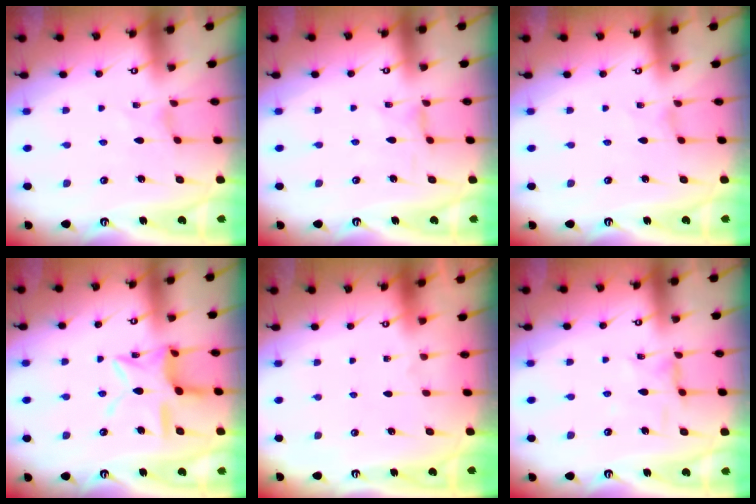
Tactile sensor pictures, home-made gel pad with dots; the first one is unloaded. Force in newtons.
{"total": 0.0}
{"total": 0.0}
{"total": 13.2, "press": 13.1, "slide": 1.1}
{"total": 0.0}
{"total": 2.5, "press": 2.5, "slide": 0.4}